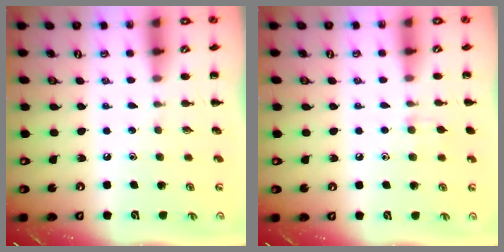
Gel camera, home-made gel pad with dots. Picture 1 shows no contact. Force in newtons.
{"total": 5.5, "press": 5.0, "slide": 2.2}